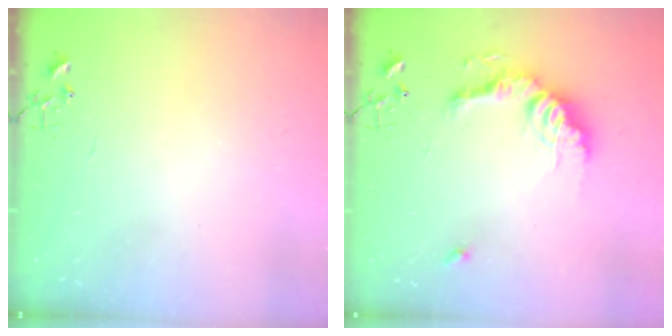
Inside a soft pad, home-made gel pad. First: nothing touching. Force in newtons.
{"total": 17.3, "press": 17.2, "slide": 1.5}